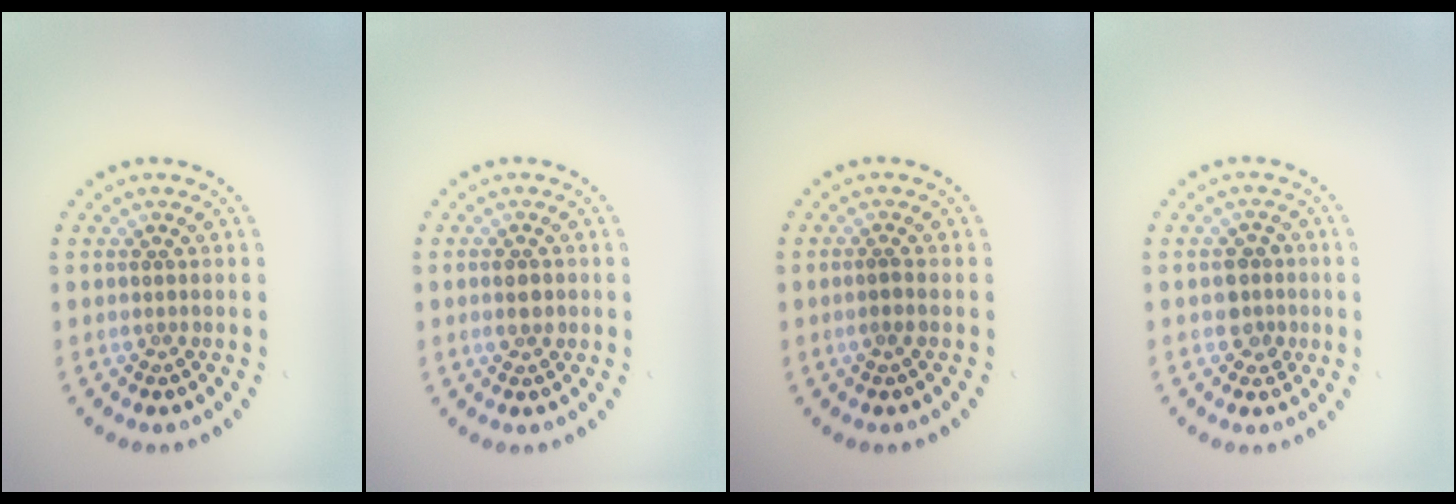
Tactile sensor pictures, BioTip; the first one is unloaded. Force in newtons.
{"total": 1.9, "press": 1.9, "slide": 0.1}
{"total": 0.7, "press": 0.4, "slide": 0.6}
{"total": 2.2, "press": 2.0, "slide": 1.0}